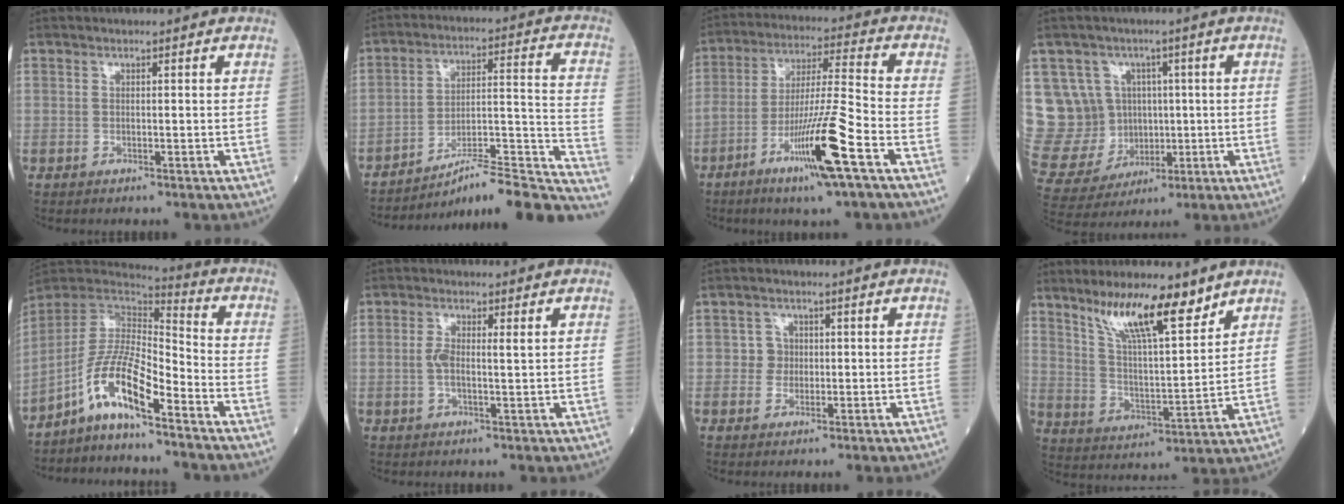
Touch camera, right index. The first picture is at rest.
{"total": 22.0, "force": [-19.7, 0.6, 9.6], "torque": [-0.078, 0.023, -0.286]}
{"total": 13.3, "force": [-6.5, -0.5, 11.7], "torque": [-0.220, -0.016, -0.117]}
{"total": 14.2, "force": [2.8, 13.3, 4.1], "torque": [-0.115, 0.055, 0.083]}
{"total": 10.7, "force": [-6.4, 2.0, 8.4], "torque": [-0.172, 0.010, -0.126]}
{"total": 3.4, "force": [0.6, 0.9, 3.2], "torque": [-0.066, 0.008, 0.011]}
{"total": 2.0, "force": [0.0, 2.0, 0.2], "torque": [0.005, 0.006, -0.004]}
{"total": 12.6, "force": [9.1, 2.2, 8.4], "torque": [-0.151, -0.003, 0.166]}